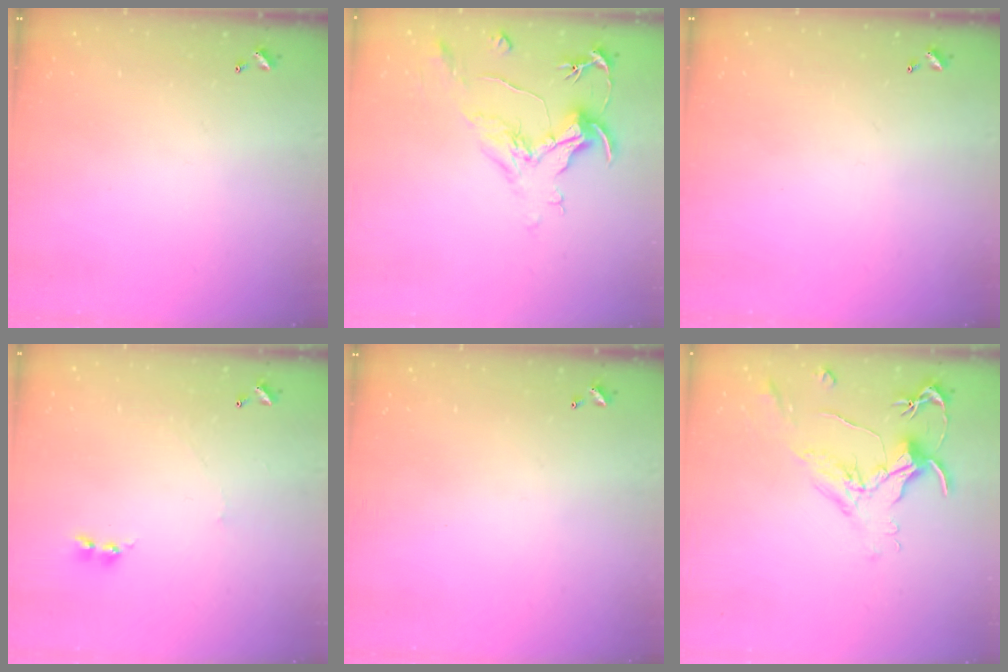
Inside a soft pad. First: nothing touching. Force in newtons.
{"total": 2.2, "press": 1.7, "slide": 1.3}
{"total": 0.0}
{"total": 0.8, "press": 0.7, "slide": 0.5}
{"total": 0.0}
{"total": 1.6, "press": 1.4, "slide": 0.7}